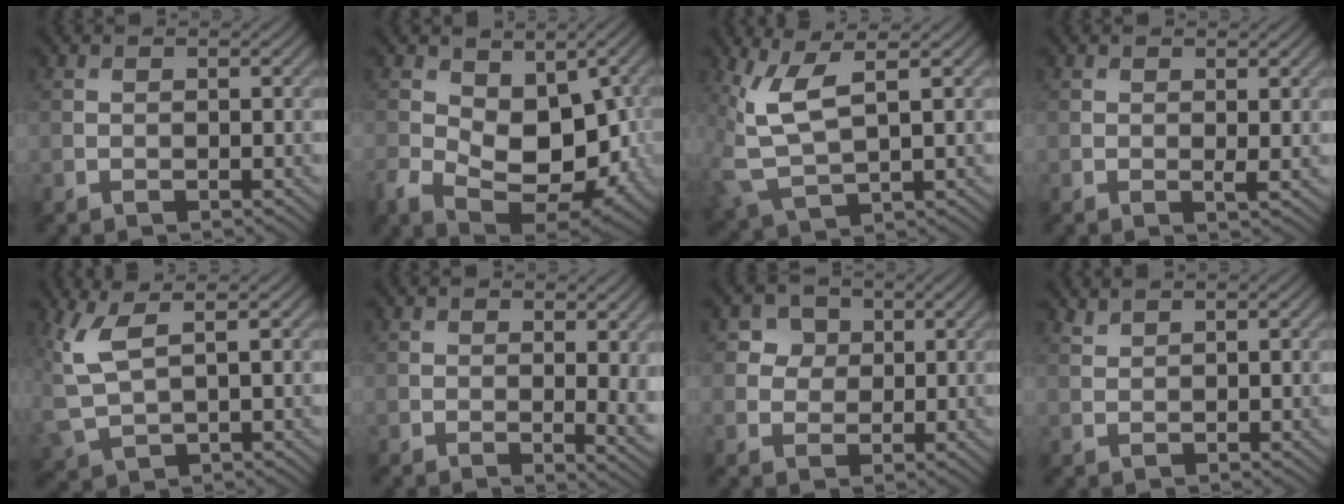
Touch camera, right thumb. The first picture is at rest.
{"total": 10.3, "force": [-0.4, 6.8, 7.7], "torque": [-0.149, -0.032, -0.005]}
{"total": 7.2, "force": [2.0, 2.8, 6.4], "torque": [-0.165, 0.002, 0.044]}
{"total": 0.8, "force": [0.3, 0.0, 0.7], "torque": [-0.013, -0.004, 0.002]}
{"total": 5.9, "force": [2.2, 2.4, 4.9], "torque": [-0.137, 0.001, 0.047]}
{"total": 3.5, "force": [0.6, 1.2, 3.3], "torque": [-0.048, -0.009, 0.008]}
{"total": 3.4, "force": [1.2, 3.0, 1.1], "torque": [-0.031, -0.008, 0.023]}
{"total": 1.0, "force": [1.0, 0.0, 0.2], "torque": [-0.007, 0.003, 0.023]}